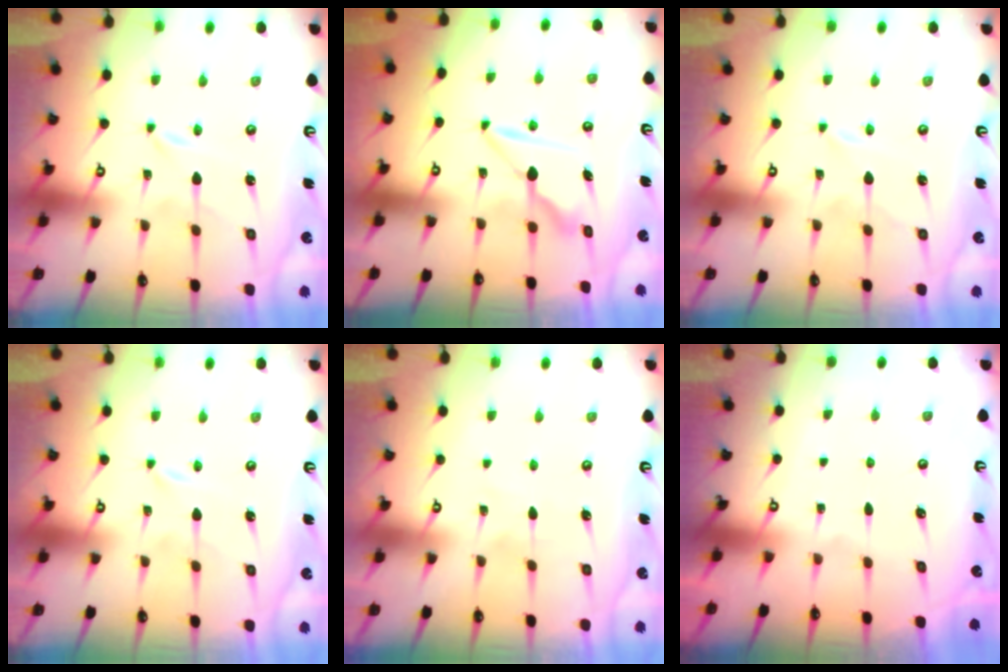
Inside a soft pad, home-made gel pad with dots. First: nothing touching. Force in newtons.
{"total": 7.4, "press": 7.4, "slide": 0.4}
{"total": 2.4, "press": 2.4, "slide": 0.3}
{"total": 0.0}
{"total": 3.5, "press": 3.5, "slide": 0.4}
{"total": 0.0}